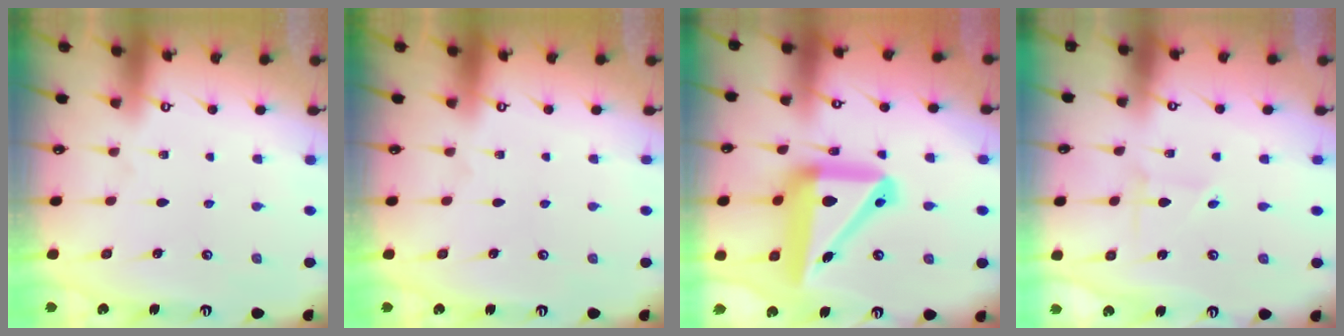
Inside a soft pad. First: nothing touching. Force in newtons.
{"total": 0.0}
{"total": 19.5, "press": 19.3, "slide": 3.0}
{"total": 1.0, "press": 1.0, "slide": 0.1}